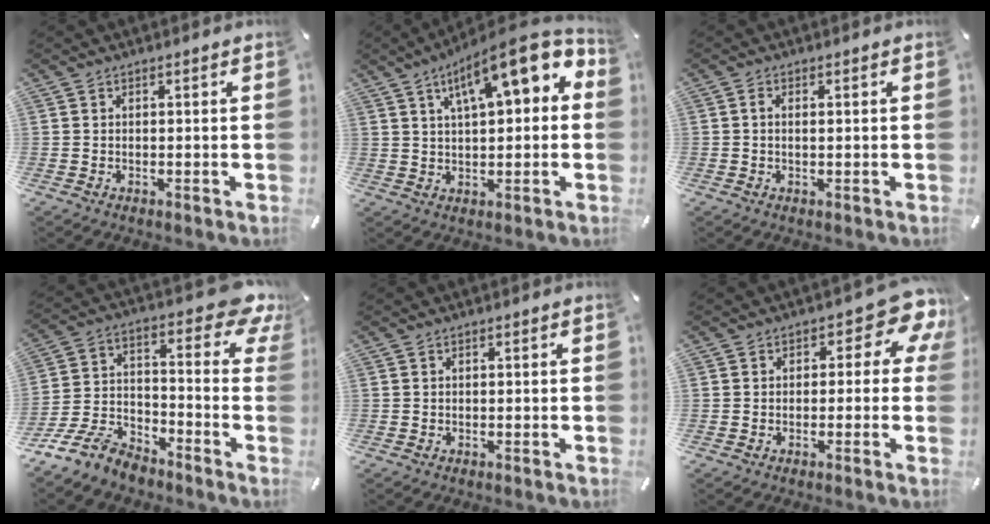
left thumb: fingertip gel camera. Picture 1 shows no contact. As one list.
[{"total": 15.7, "force": [7.1, 5.7, 12.8], "torque": [-0.189, -0.031, 0.114]}, {"total": 1.5, "force": [0.1, 0.5, 1.4], "torque": [-0.027, 0.001, 0.001]}, {"total": 15.1, "force": [-6.5, 9.2, 10.1], "torque": [-0.172, 0.026, -0.119]}, {"total": 0.0}, {"total": 7.5, "force": [2.5, 4.6, 5.4], "torque": [-0.056, -0.018, 0.039]}]